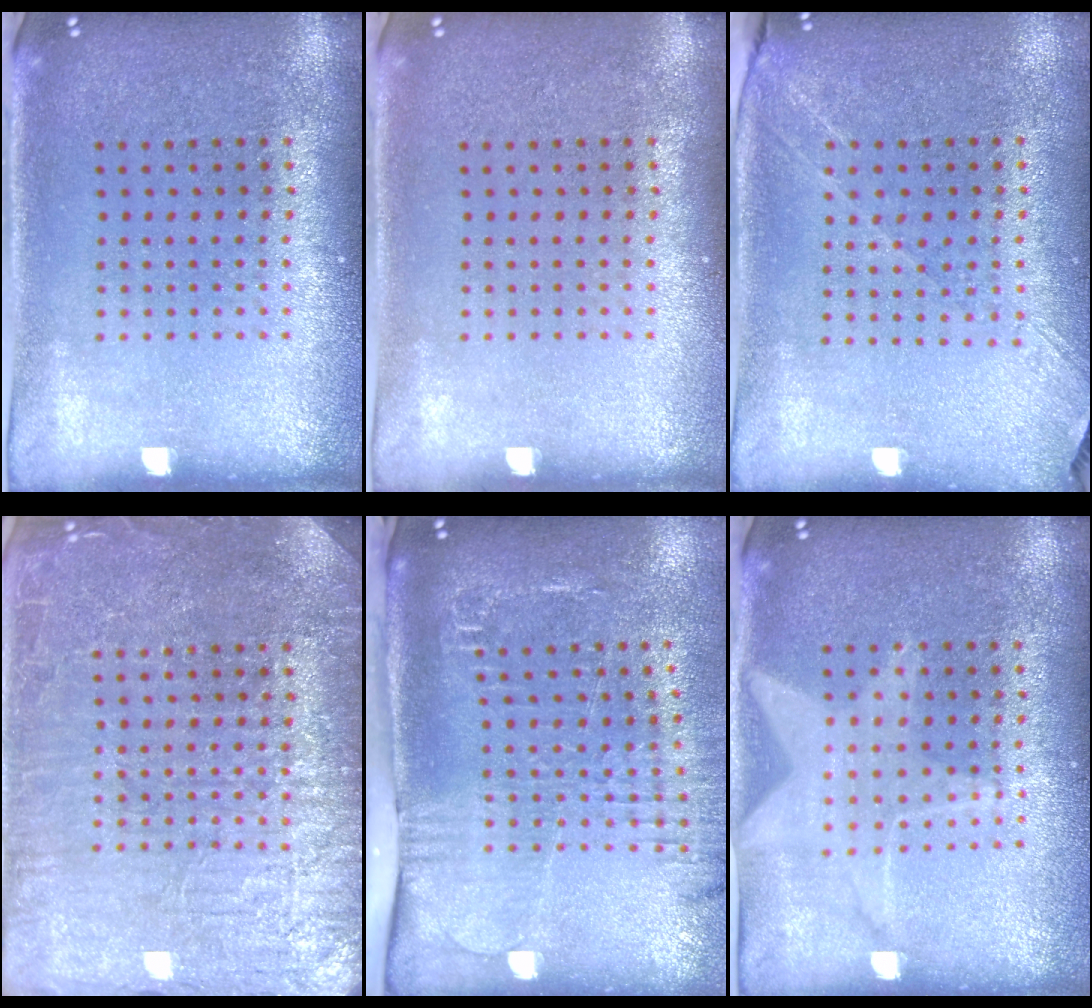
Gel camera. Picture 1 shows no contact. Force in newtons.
{"total": 0.0}
{"total": 1.4, "press": 1.3, "slide": 0.6}
{"total": 5.1, "press": 5.0, "slide": 0.8}
{"total": 2.6, "press": 2.0, "slide": 1.6}
{"total": 1.5, "press": 1.5, "slide": 0.4}